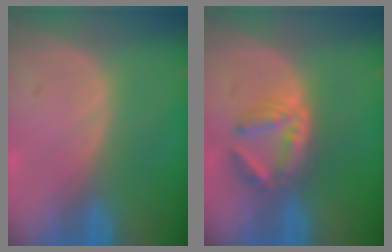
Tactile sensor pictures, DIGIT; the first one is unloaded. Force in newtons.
{"total": 6.0, "press": 5.3, "slide": 2.8}